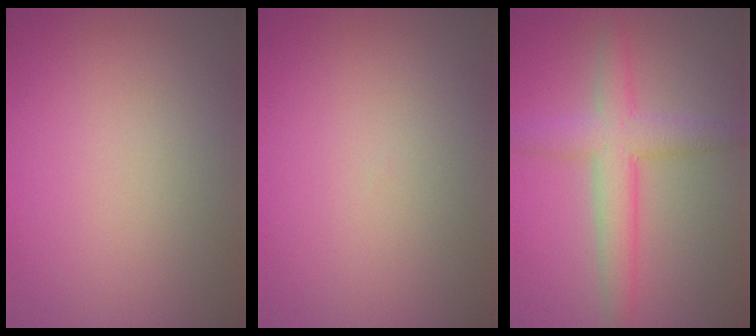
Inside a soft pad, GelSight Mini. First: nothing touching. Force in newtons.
{"total": 0.0}
{"total": 4.4, "press": 4.4, "slide": 0.2}